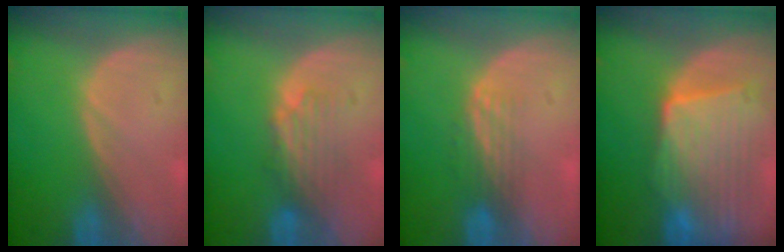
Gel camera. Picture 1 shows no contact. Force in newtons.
{"total": 4.4, "press": 3.8, "slide": 2.2}
{"total": 3.4, "press": 2.9, "slide": 1.8}
{"total": 9.8, "press": 8.8, "slide": 4.3}